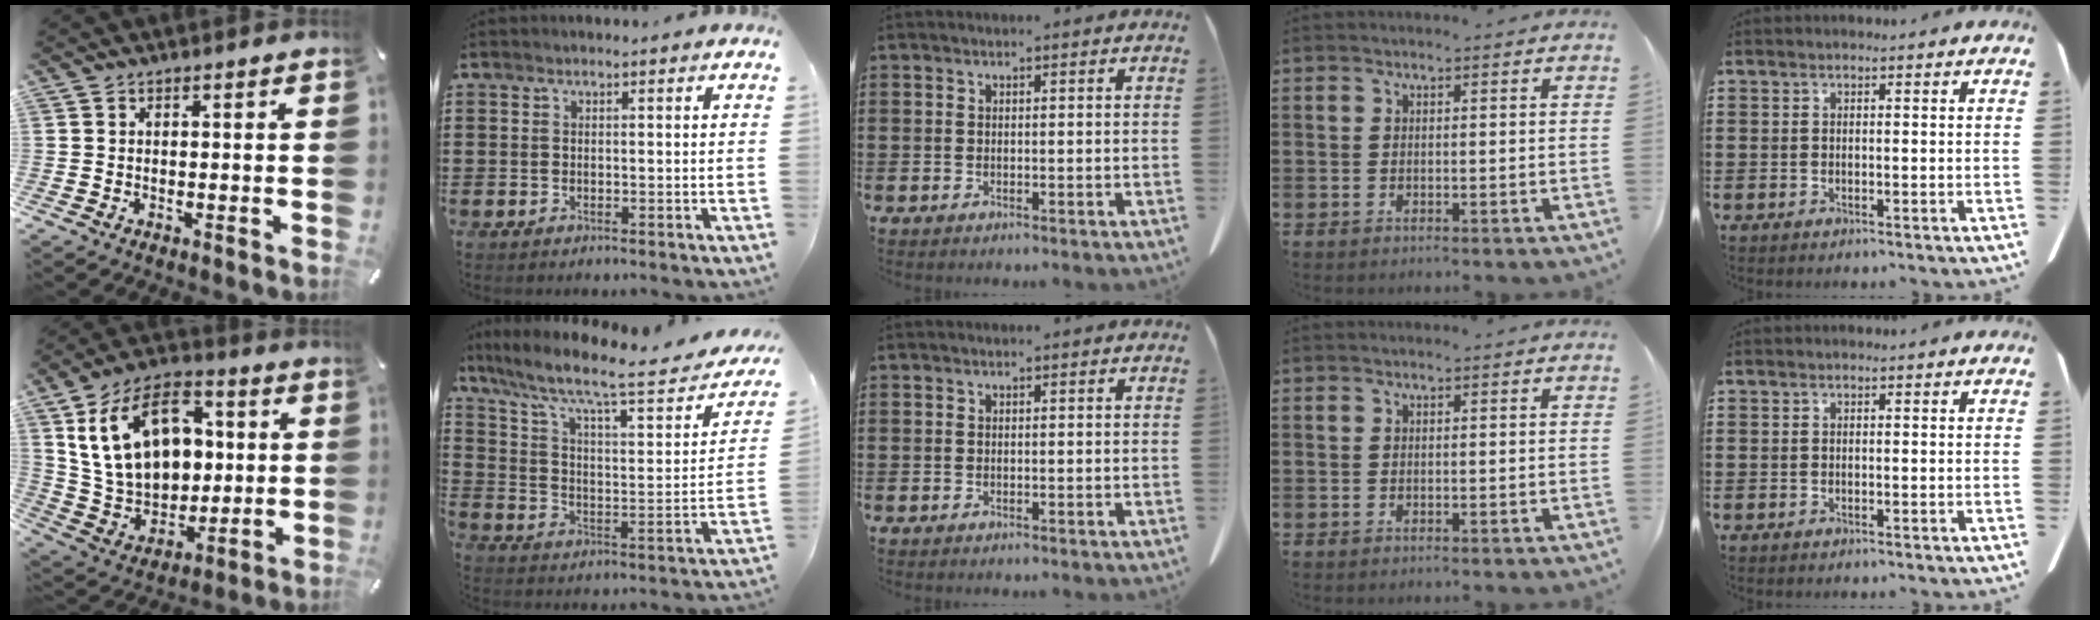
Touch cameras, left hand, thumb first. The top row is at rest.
{"thumb": {"total": 20.5, "force": [5.6, 15.1, 12.7], "torque": [-0.248, -0.010, 0.104]}, "index": {"total": 10.0, "force": [7.2, 1.6, 6.7], "torque": [-0.140, -0.046, 0.112]}}